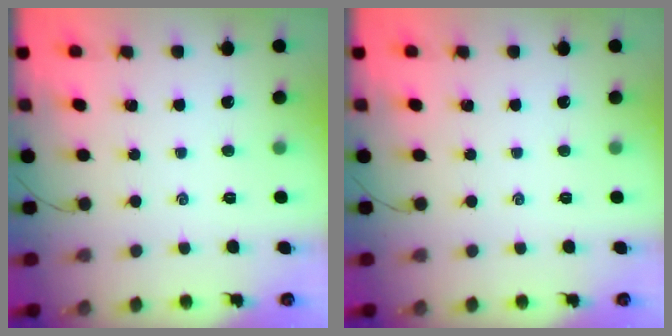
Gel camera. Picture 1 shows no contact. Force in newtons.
{"total": 0.0}